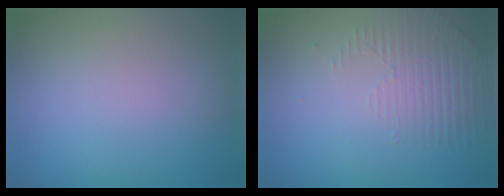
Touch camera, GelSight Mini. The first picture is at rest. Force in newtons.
{"total": 1.5, "press": 0.9, "slide": 1.2}